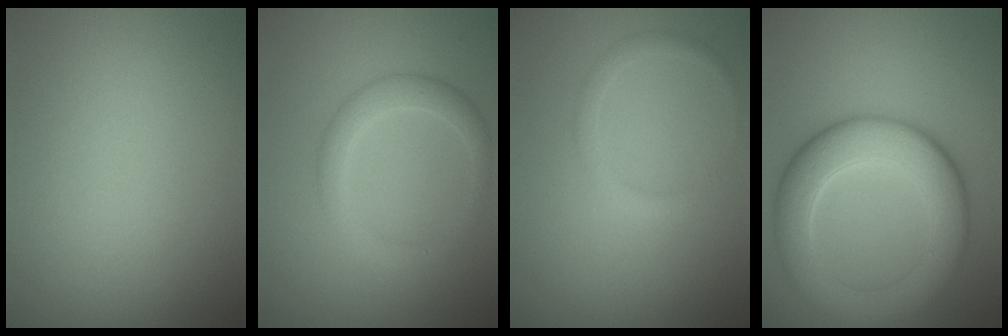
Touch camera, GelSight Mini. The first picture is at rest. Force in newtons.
{"total": 2.7, "press": 2.7, "slide": 0.1}
{"total": 1.3, "press": 1.3, "slide": 0.1}
{"total": 7.9, "press": 7.9, "slide": 0.4}